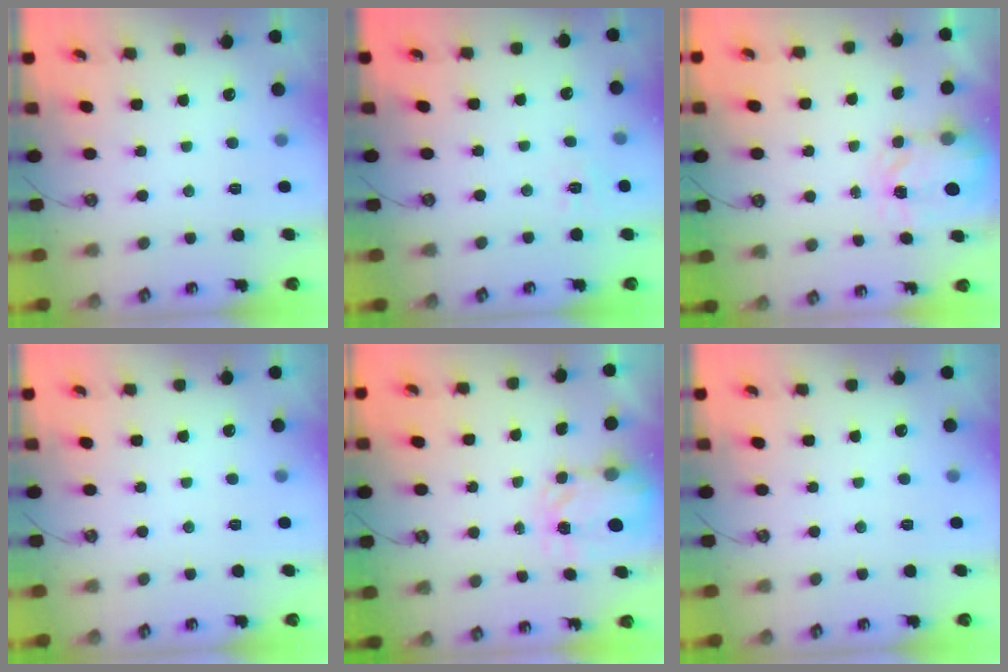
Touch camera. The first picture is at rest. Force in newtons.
{"total": 6.3, "press": 6.3, "slide": 0.8}
{"total": 3.8, "press": 3.8, "slide": 0.5}
{"total": 0.0}
{"total": 3.7, "press": 3.7, "slide": 0.5}
{"total": 0.0}